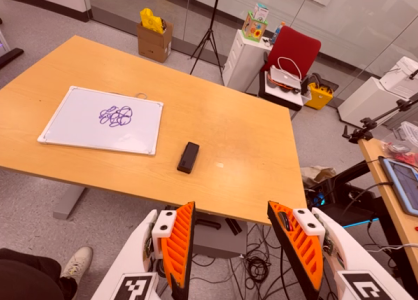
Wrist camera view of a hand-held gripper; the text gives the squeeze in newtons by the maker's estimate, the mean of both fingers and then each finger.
{"total": 0.0}